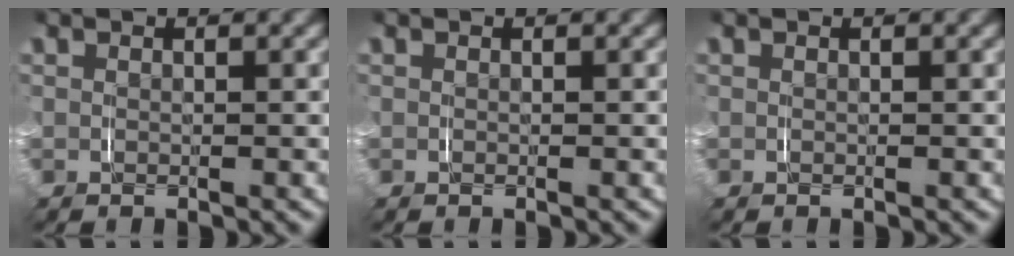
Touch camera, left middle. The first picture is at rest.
{"total": 0.0}
{"total": 0.0}